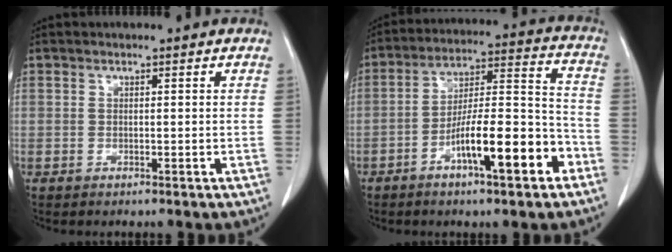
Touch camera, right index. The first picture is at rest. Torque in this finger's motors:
{"motor_torque": [1.38, -0.76, 0.48, 0.20]}